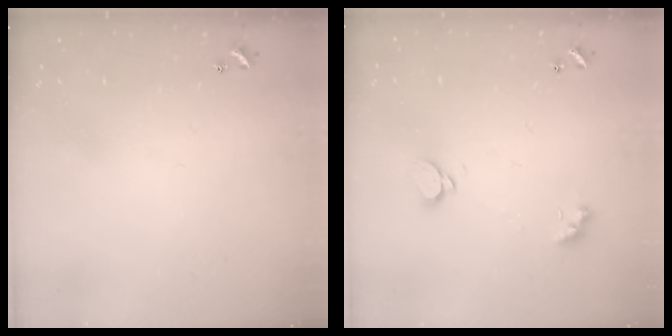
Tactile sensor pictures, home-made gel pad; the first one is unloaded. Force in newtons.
{"total": 2.1, "press": 2.1, "slide": 0.3}